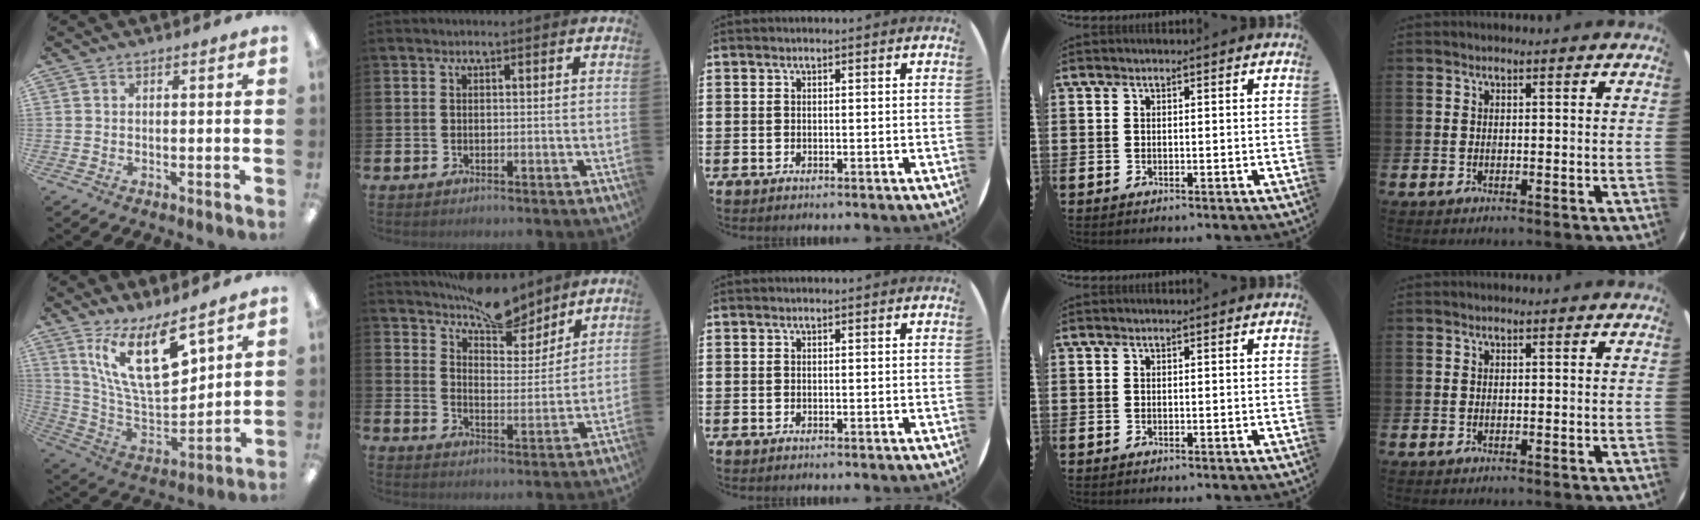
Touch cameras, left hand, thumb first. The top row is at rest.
{"thumb": {"total": 19.4, "force": [10.9, 7.9, 14.0], "torque": [-0.265, -0.057, 0.190]}, "index": {"total": 9.1, "force": [8.4, 2.7, 2.5], "torque": [-0.053, -0.051, 0.153]}}